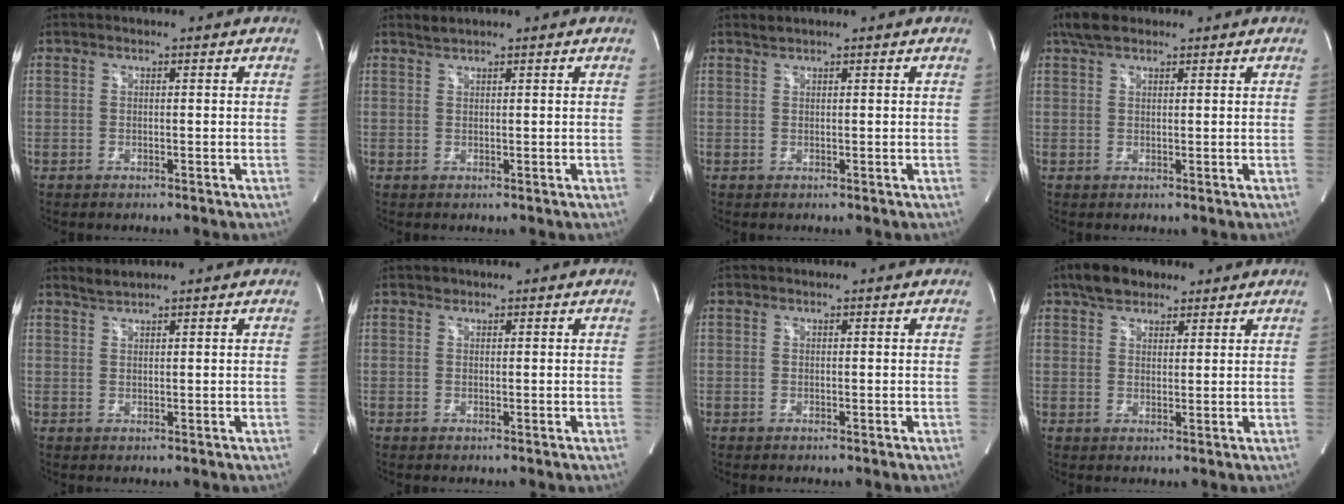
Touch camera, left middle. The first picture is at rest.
{"total": 1.0, "force": [0.9, -0.1, 0.1], "torque": [-0.007, 0.006, 0.024]}
{"total": 0.6, "force": [0.6, -0.1, 0.1], "torque": [-0.007, 0.005, 0.017]}
{"total": 3.7, "force": [2.7, 1.5, 2.0], "torque": [-0.047, 0.019, 0.052]}
{"total": 1.4, "force": [1.3, -0.3, 0.2], "torque": [-0.006, 0.005, 0.032]}
{"total": 0.5, "force": [0.4, 0.3, 0.0], "torque": [-0.001, -0.001, 0.005]}
{"total": 0.0}
{"total": 6.0, "force": [4.3, 3.2, 2.6], "torque": [-0.051, 0.022, 0.077]}